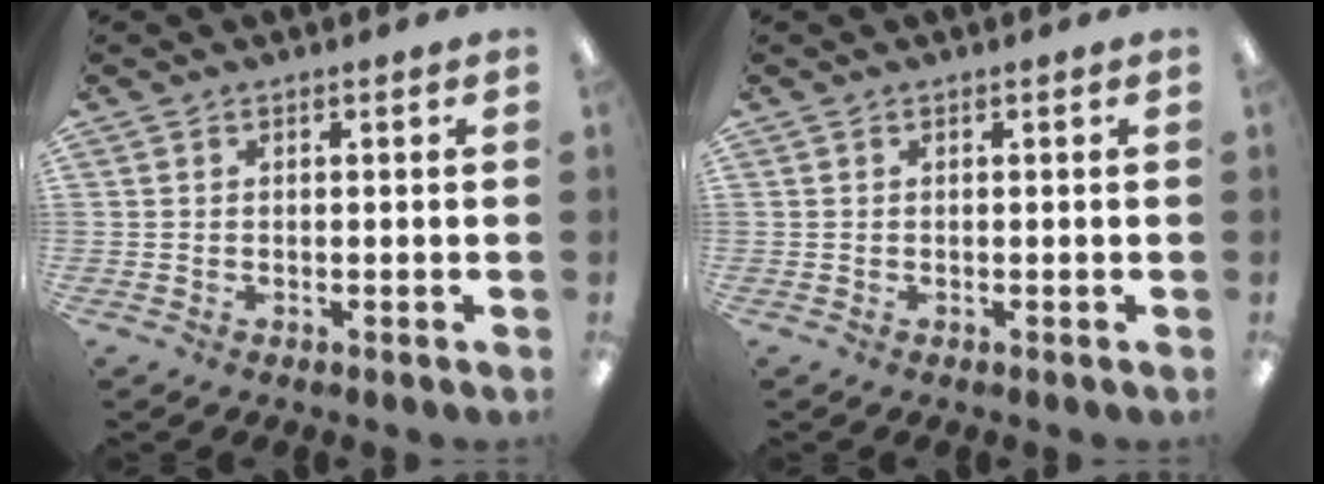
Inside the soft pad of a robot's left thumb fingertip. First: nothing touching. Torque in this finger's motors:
{"motor_torque": [0.00, 0.00, -0.08, -0.02, 0.00]}